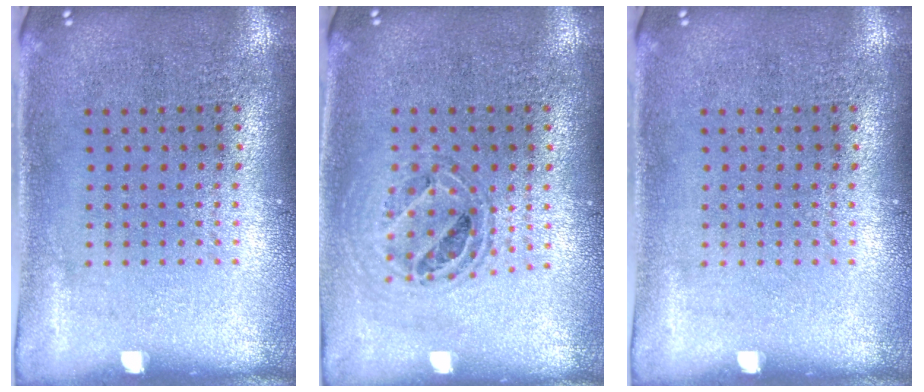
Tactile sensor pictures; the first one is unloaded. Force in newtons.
{"total": 0.8, "press": 0.8, "slide": 0.1}
{"total": 0.0}